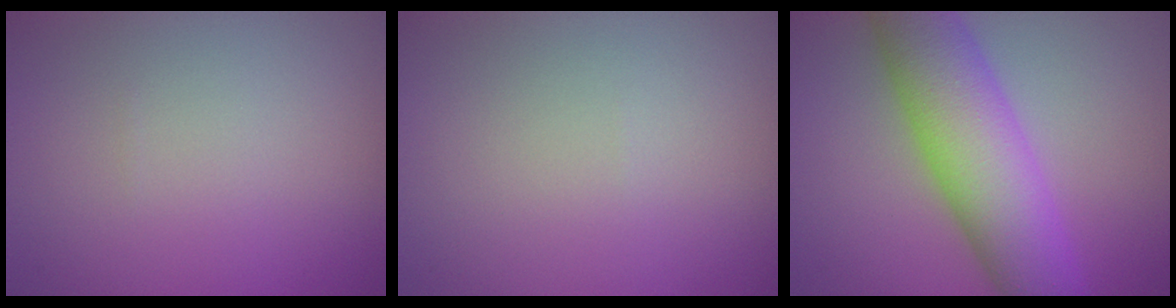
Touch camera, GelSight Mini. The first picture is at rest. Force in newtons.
{"total": 0.0}
{"total": 9.5, "press": 9.5, "slide": 0.2}